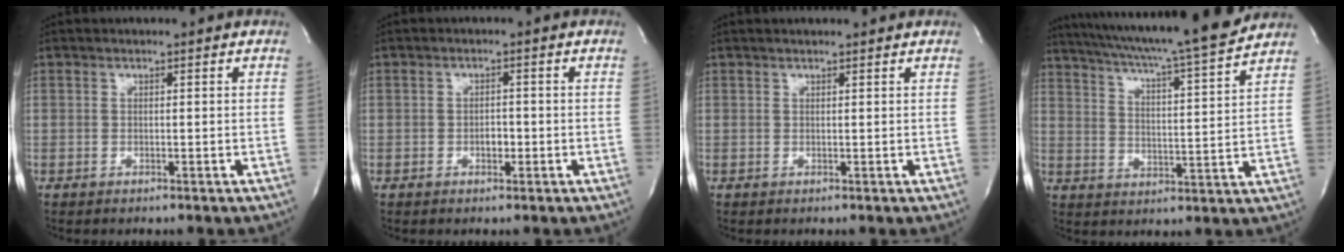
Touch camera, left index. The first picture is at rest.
{"total": 1.7, "force": [-0.6, 1.0, 1.2], "torque": [-0.019, 0.003, -0.008]}
{"total": 3.1, "force": [2.8, 0.2, 1.2], "torque": [-0.017, 0.019, 0.036]}
{"total": 19.9, "force": [17.8, -0.5, 8.9], "torque": [-0.151, -0.018, 0.260]}